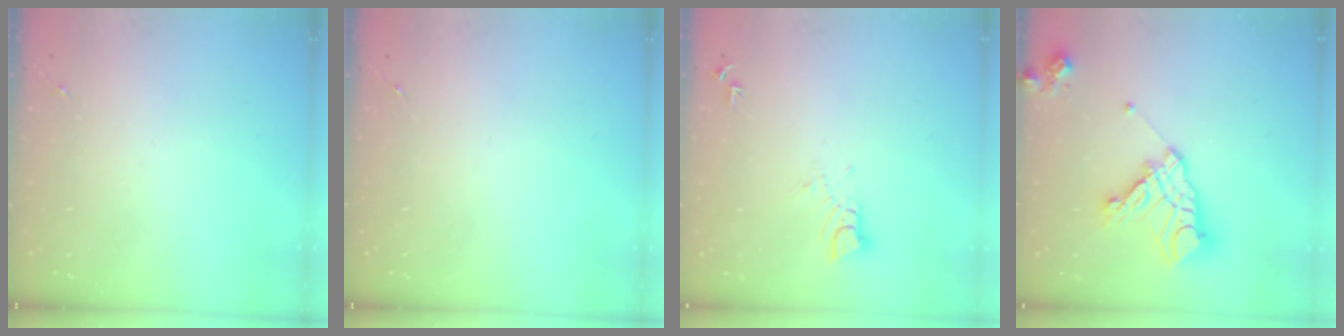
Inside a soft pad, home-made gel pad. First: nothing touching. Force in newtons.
{"total": 0.0}
{"total": 3.8, "press": 3.8, "slide": 0.2}
{"total": 16.6, "press": 16.5, "slide": 2.1}